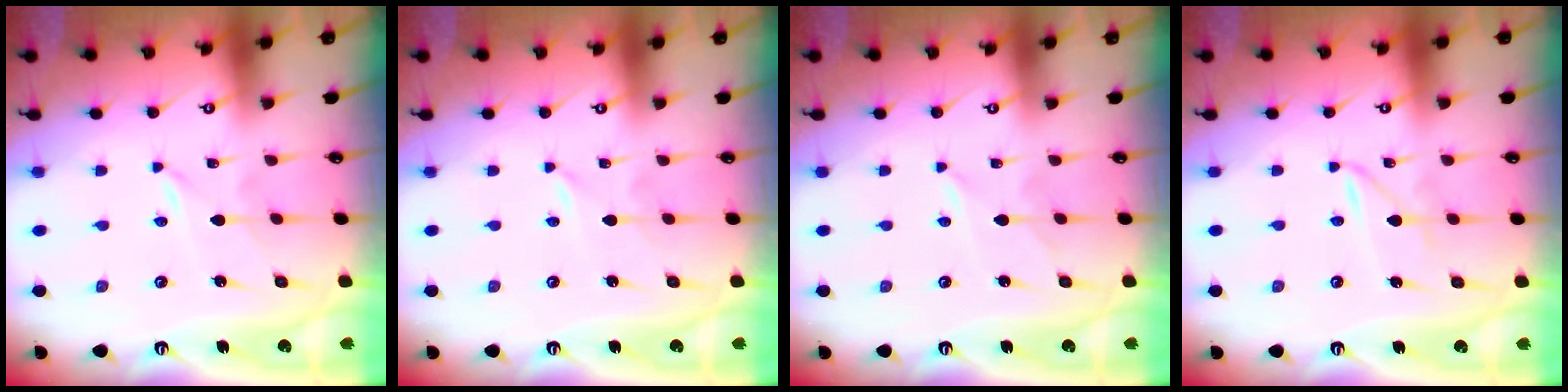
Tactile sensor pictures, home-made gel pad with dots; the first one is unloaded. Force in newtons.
{"total": 0.0}
{"total": 3.0, "press": 2.9, "slide": 0.4}
{"total": 1.5, "press": 1.5, "slide": 0.2}